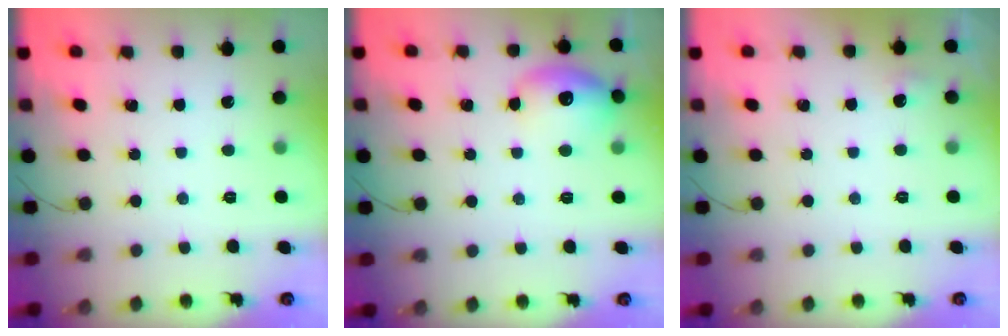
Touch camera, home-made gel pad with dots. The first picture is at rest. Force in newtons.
{"total": 11.0, "press": 10.8, "slide": 1.8}
{"total": 3.7, "press": 3.4, "slide": 1.5}